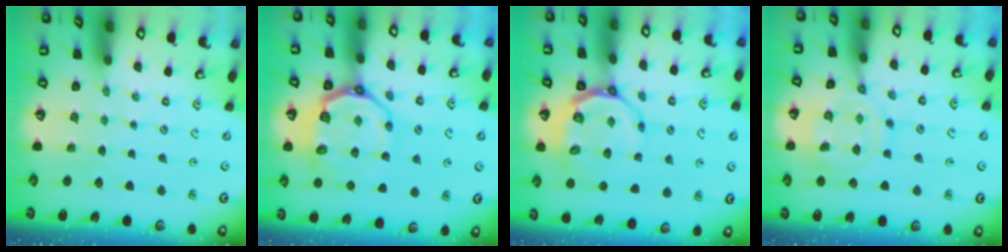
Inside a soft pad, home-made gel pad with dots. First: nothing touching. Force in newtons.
{"total": 13.3, "press": 12.7, "slide": 3.9}
{"total": 9.2, "press": 8.5, "slide": 3.5}
{"total": 13.2, "press": 13.1, "slide": 1.2}